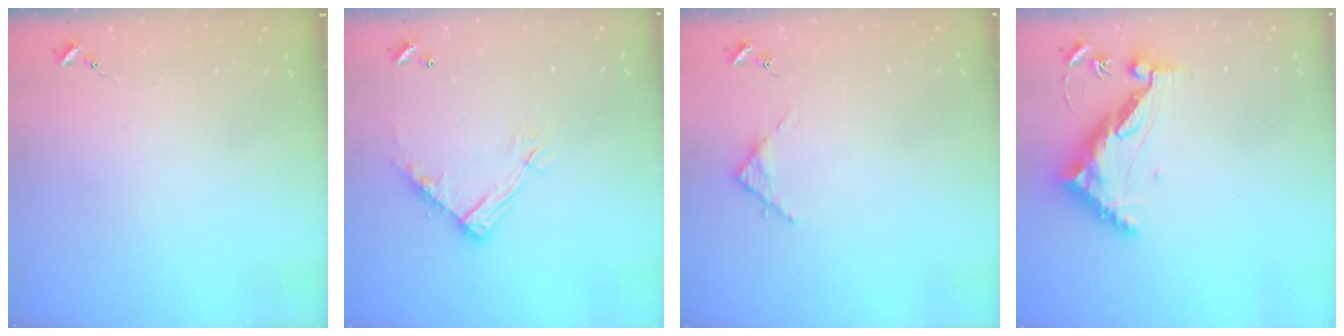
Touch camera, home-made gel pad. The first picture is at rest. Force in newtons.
{"total": 11.8, "press": 11.8, "slide": 0.5}
{"total": 3.3, "press": 3.2, "slide": 0.3}
{"total": 10.7, "press": 10.6, "slide": 0.9}